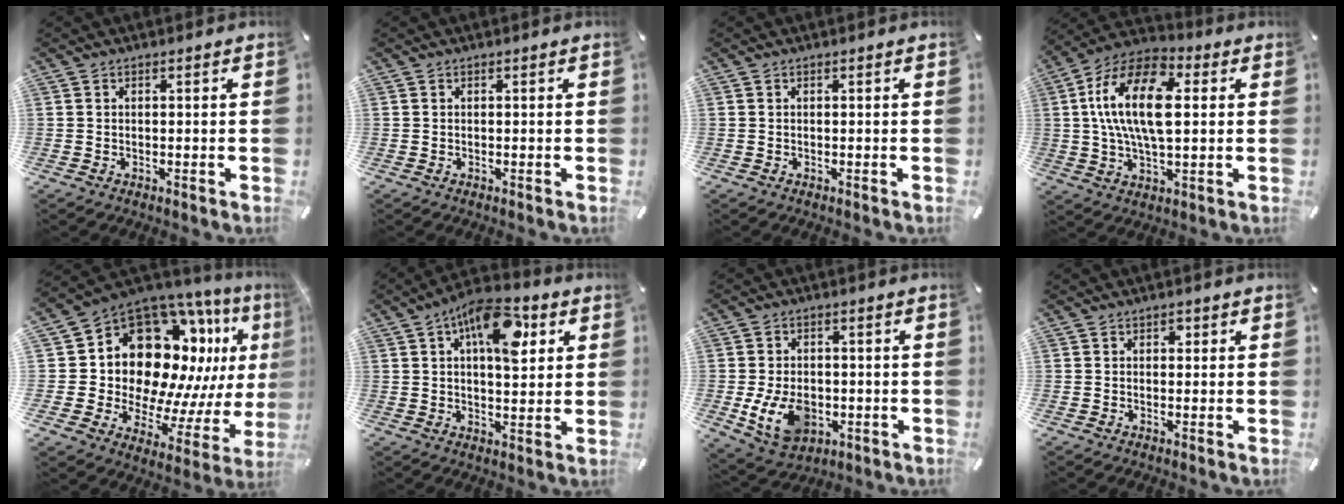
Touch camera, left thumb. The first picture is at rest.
{"total": 0.0}
{"total": 0.0}
{"total": 17.2, "force": [2.6, 9.0, 14.5], "torque": [-0.291, 0.001, 0.041]}
{"total": 17.5, "force": [8.2, 12.6, 8.9], "torque": [-0.151, -0.101, 0.161]}
{"total": 13.3, "force": [5.5, 6.3, 10.4], "torque": [-0.156, -0.015, 0.091]}
{"total": 11.1, "force": [-2.6, 8.1, 7.2], "torque": [-0.151, 0.000, -0.045]}
{"total": 1.2, "force": [0.4, 1.0, 0.6], "torque": [-0.005, 0.003, 0.004]}